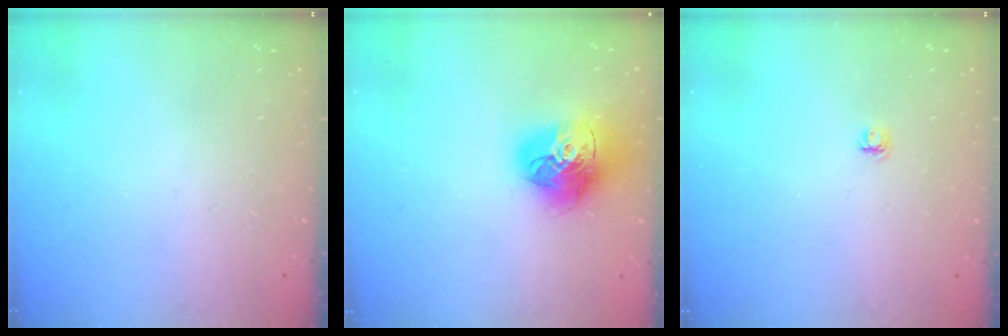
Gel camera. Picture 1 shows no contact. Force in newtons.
{"total": 18.0, "press": 17.9, "slide": 1.9}
{"total": 4.1, "press": 4.1, "slide": 0.5}